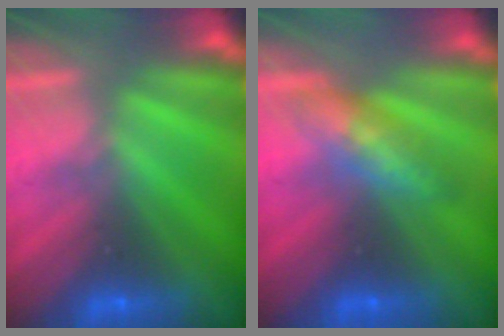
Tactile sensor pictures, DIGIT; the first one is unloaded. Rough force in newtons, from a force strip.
{"total": 4.5}